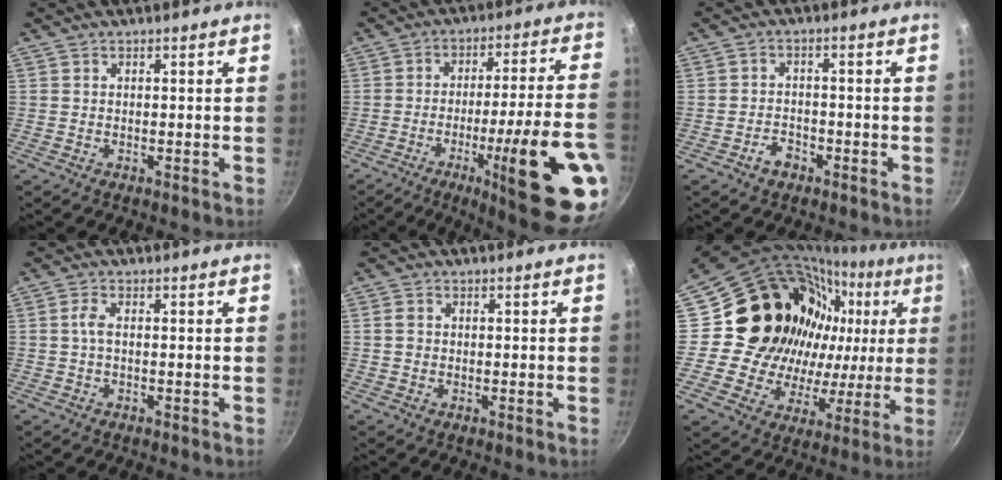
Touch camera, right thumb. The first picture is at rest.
{"total": 23.1, "force": [-8.7, 2.9, 21.2], "torque": [-0.278, 0.026, -0.122]}
{"total": 3.6, "force": [-2.2, 2.4, 1.5], "torque": [-0.014, 0.020, -0.037]}
{"total": 2.2, "force": [-0.1, 0.9, 2.1], "torque": [-0.053, 0.007, -0.004]}
{"total": 1.8, "force": [0.1, 1.6, 0.8], "torque": [-0.013, 0.005, -0.001]}
{"total": 24.7, "force": [3.8, 20.0, 13.9], "torque": [-0.188, 0.021, 0.059]}